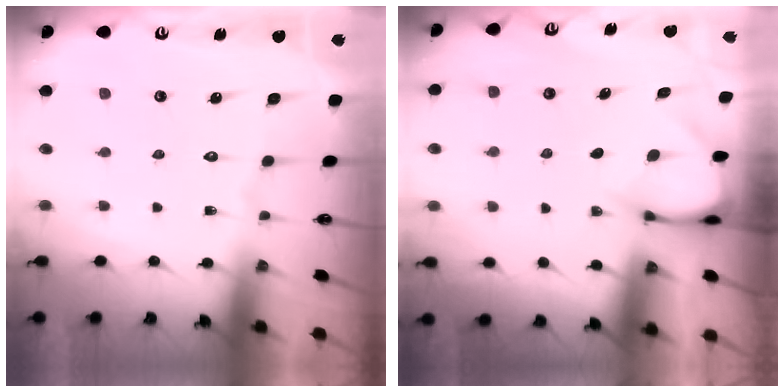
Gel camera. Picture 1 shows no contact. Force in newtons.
{"total": 3.2, "press": 3.1, "slide": 0.4}